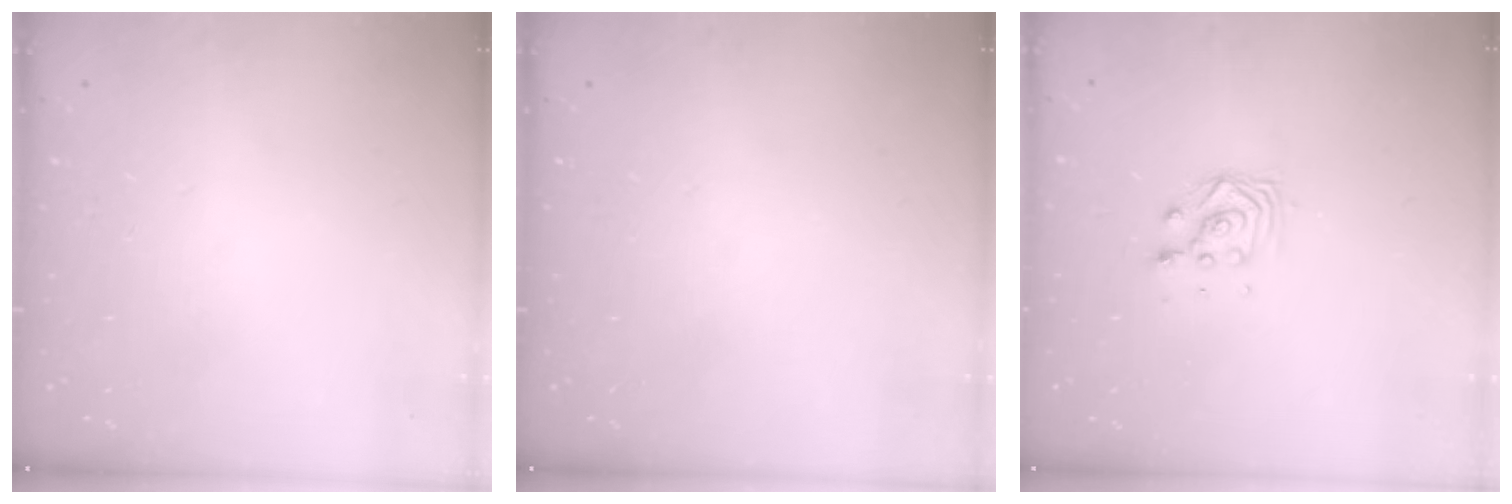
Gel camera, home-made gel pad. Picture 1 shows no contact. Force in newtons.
{"total": 0.0}
{"total": 3.8, "press": 3.8, "slide": 0.1}